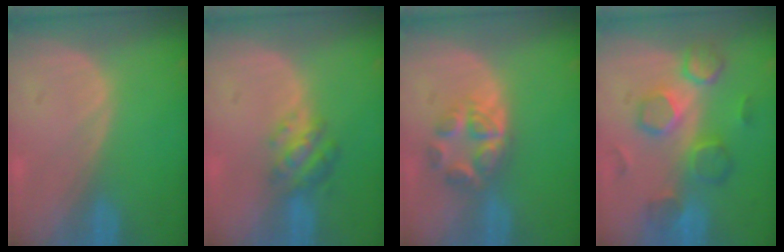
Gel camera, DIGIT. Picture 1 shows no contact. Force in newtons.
{"total": 4.7, "press": 4.6, "slide": 1.0}
{"total": 5.3, "press": 5.1, "slide": 1.5}
{"total": 8.3, "press": 8.2, "slide": 1.4}